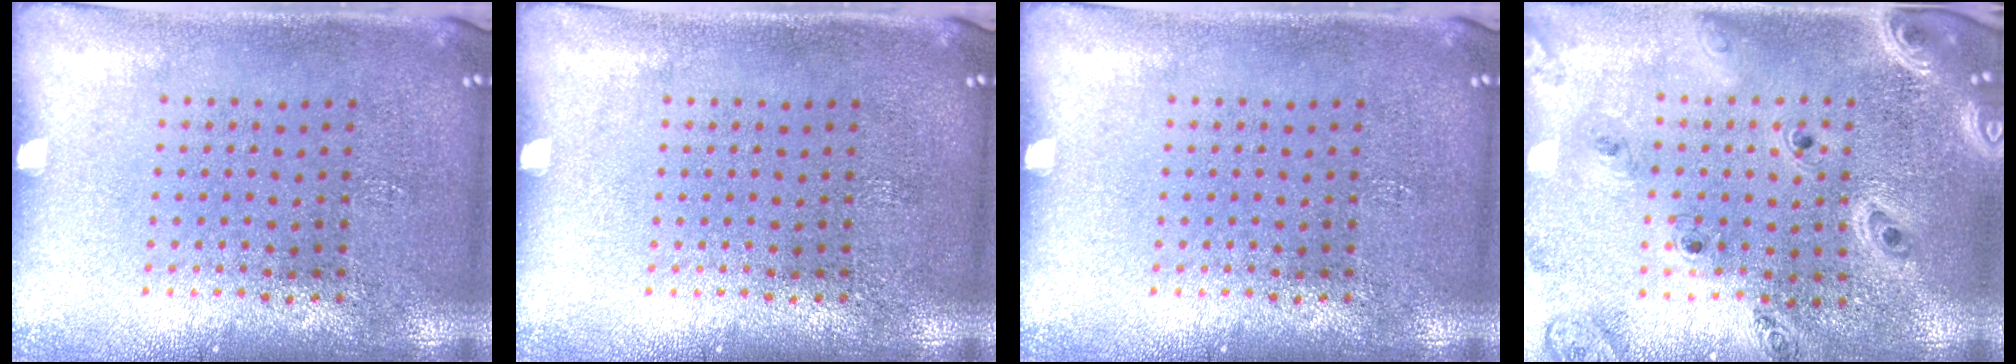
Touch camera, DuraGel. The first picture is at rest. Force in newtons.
{"total": 0.0}
{"total": 0.0}
{"total": 1.6, "press": 1.6, "slide": 0.3}